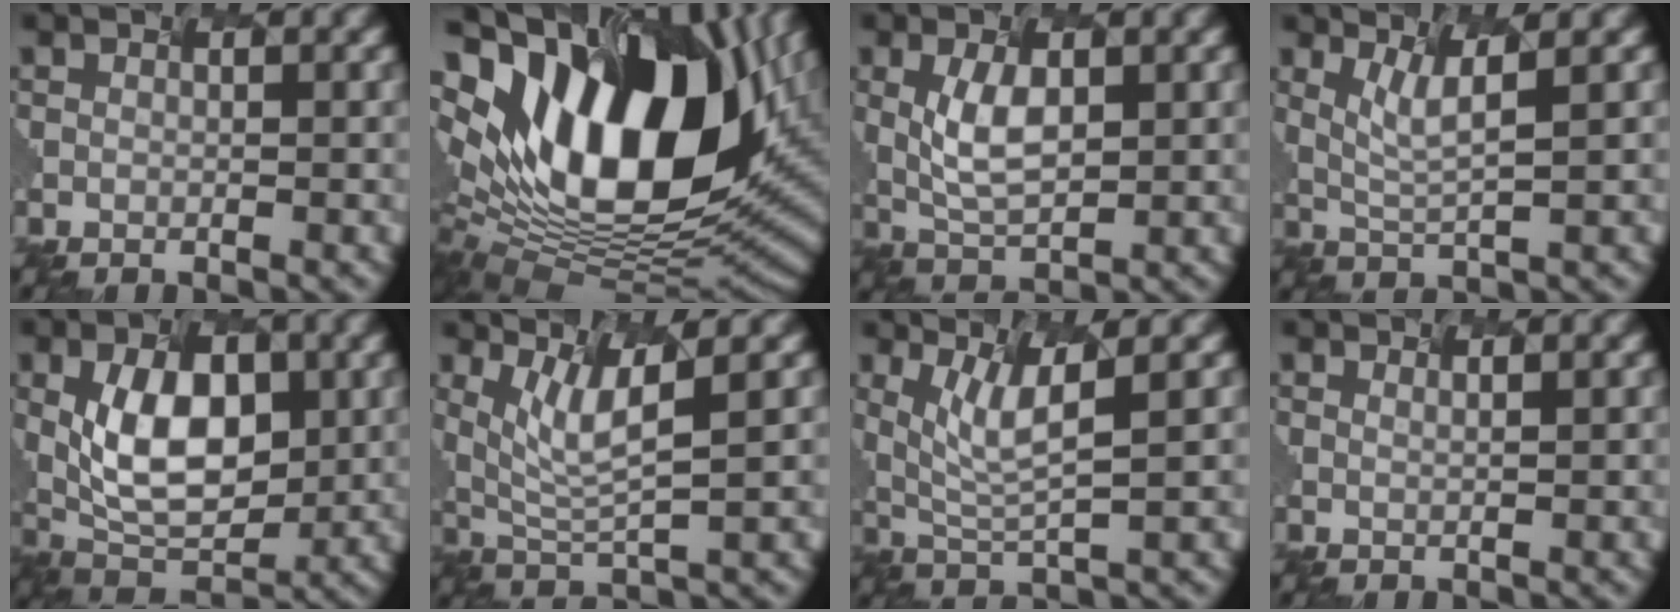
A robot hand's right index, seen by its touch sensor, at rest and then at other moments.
{"total": 17.4, "force": [4.4, 10.5, 13.1], "torque": [-0.253, 0.012, 0.077]}
{"total": 3.9, "force": [-0.2, 1.9, 3.4], "torque": [-0.077, -0.003, 0.005]}
{"total": 2.6, "force": [0.9, 0.2, 2.4], "torque": [-0.063, -0.006, 0.032]}
{"total": 7.5, "force": [0.0, 4.5, 6.0], "torque": [-0.119, -0.003, 0.003]}
{"total": 4.0, "force": [1.5, 0.7, 3.7], "torque": [-0.089, -0.010, 0.044]}
{"total": 3.7, "force": [1.1, 0.5, 3.4], "torque": [-0.084, -0.010, 0.036]}
{"total": 0.9, "force": [0.8, 0.3, 0.3], "torque": [-0.002, -0.002, 0.006]}